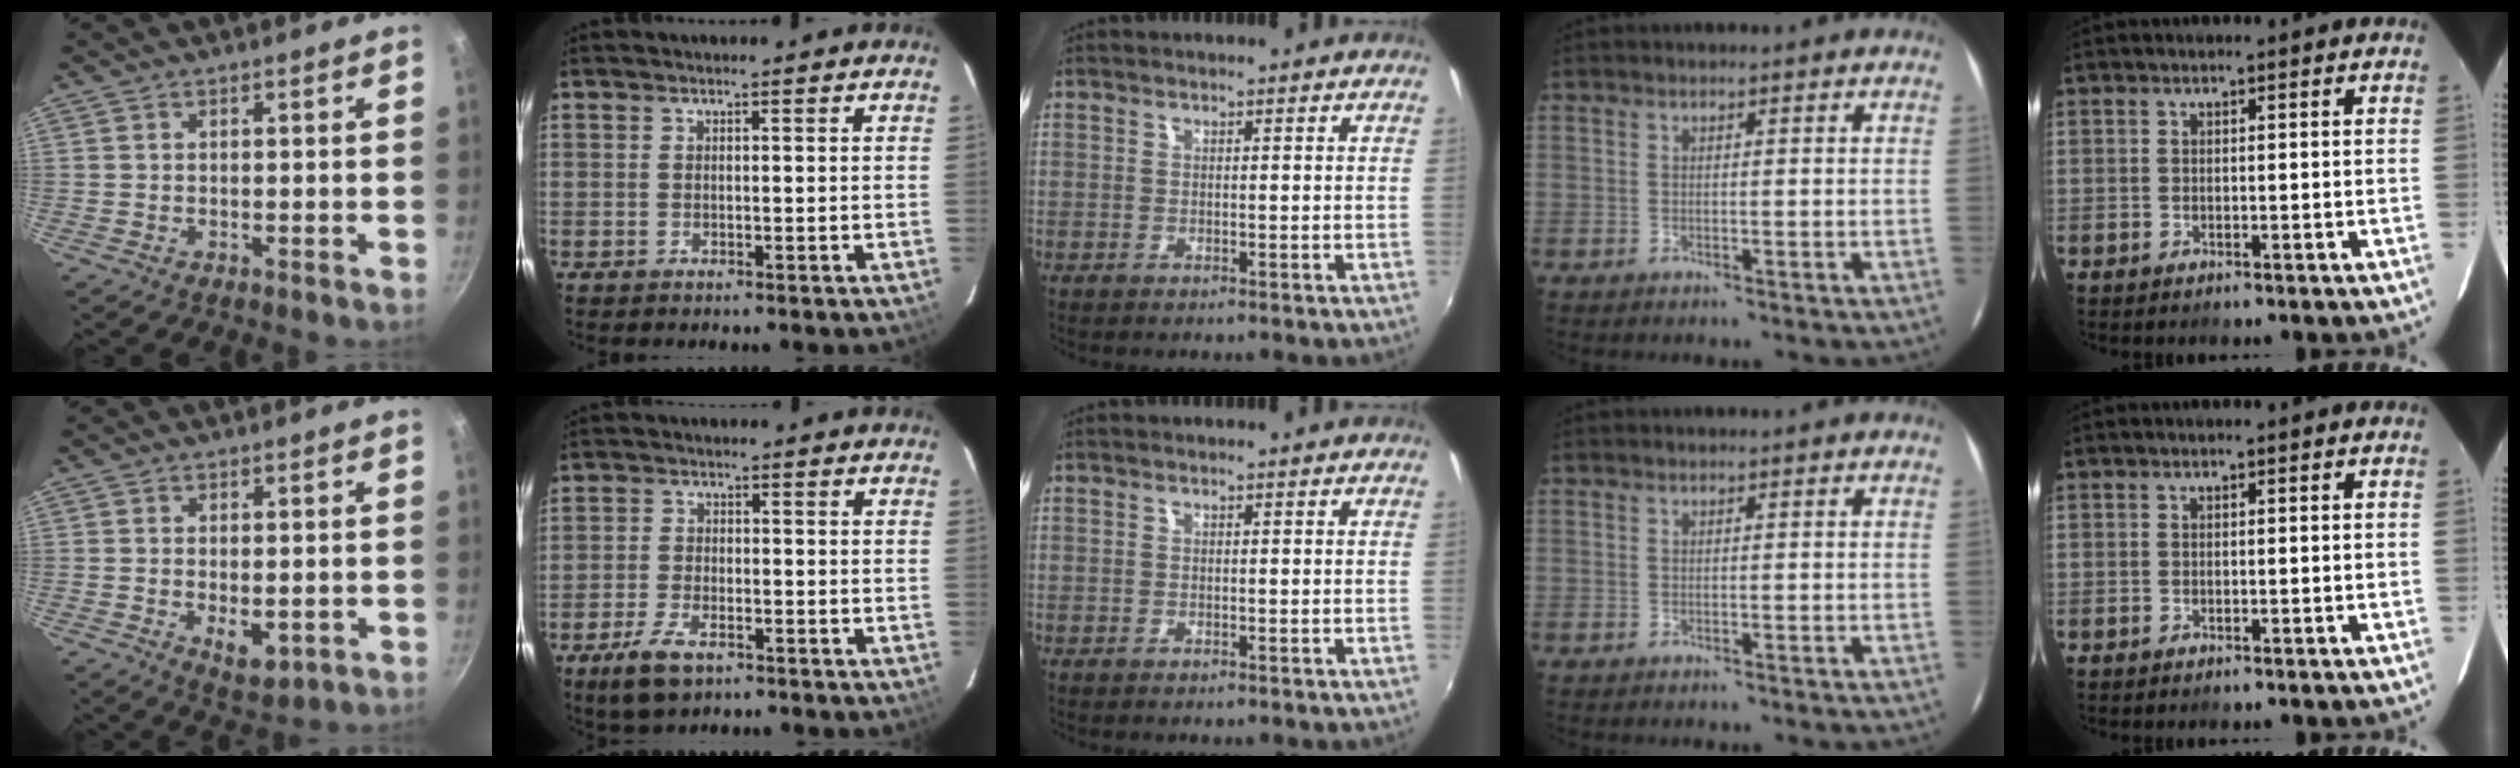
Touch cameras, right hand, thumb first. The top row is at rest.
{"thumb": {"total": 6.1, "force": [-1.3, 3.2, 5.0], "torque": [-0.066, -0.009, -0.010]}, "index": {"total": 7.3, "force": [-4.6, 3.3, 4.6], "torque": [-0.118, -0.012, -0.085]}}